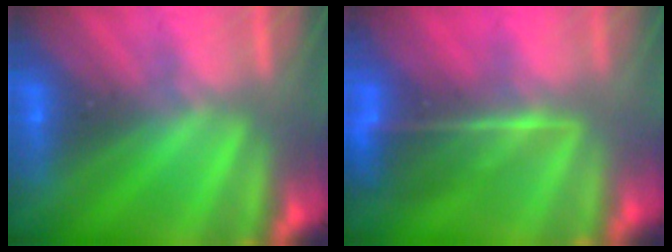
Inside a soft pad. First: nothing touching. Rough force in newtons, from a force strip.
{"total": 7.3}